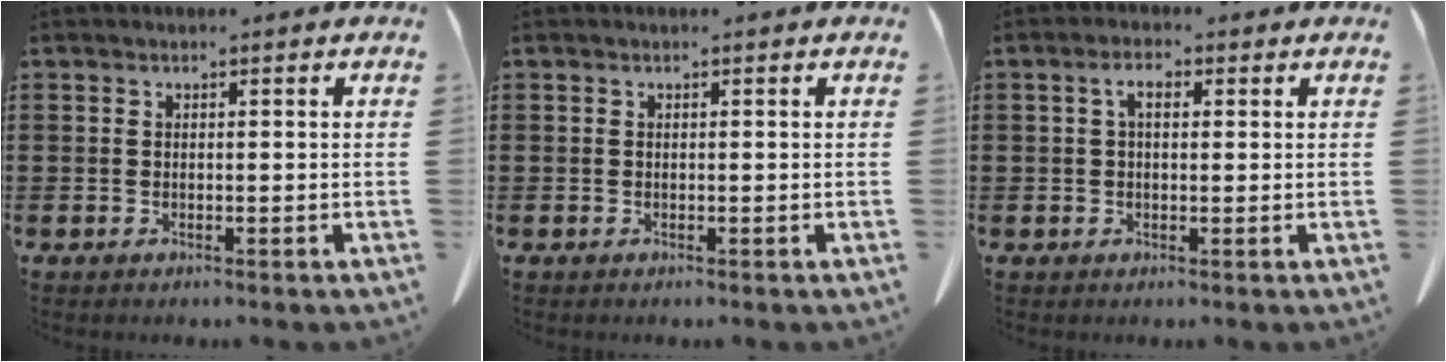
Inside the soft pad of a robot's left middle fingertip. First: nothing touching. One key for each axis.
{"total": 0.0}
{"total": 3.2, "fx": 0.9, "fy": 1.5, "fz": 2.7, "tx": -0.057, "ty": 0.010, "tz": 0.014}